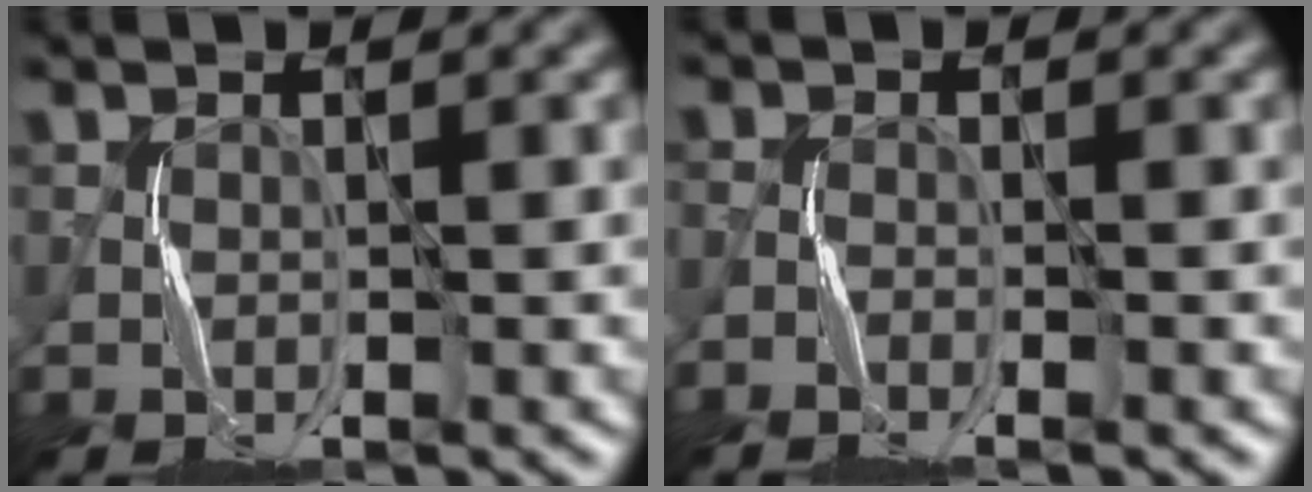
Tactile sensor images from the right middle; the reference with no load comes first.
{"total": 1.8, "force": [-1.7, 0.1, 0.4], "torque": [-0.007, 0.002, -0.038]}